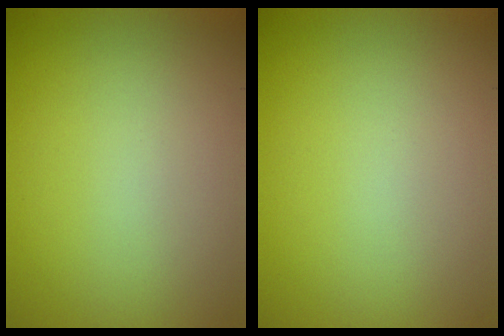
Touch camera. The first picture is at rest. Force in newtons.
{"total": 0.0}